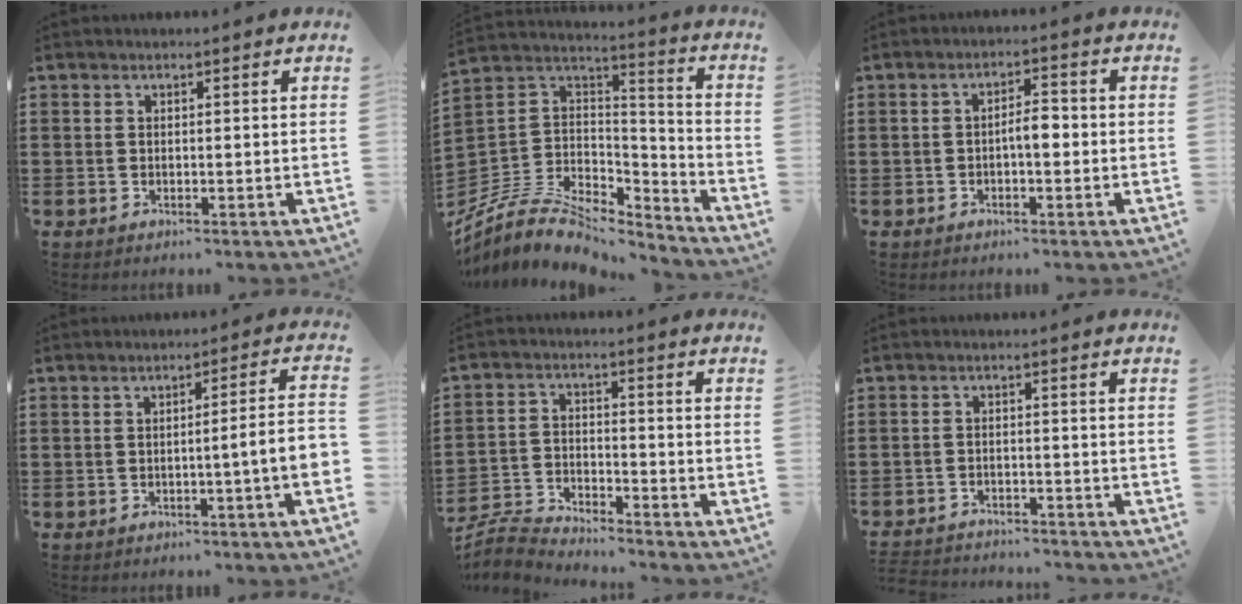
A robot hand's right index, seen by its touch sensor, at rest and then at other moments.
{"total": 8.6, "force": [-6.3, 4.4, 3.9], "torque": [-0.092, 0.008, -0.122]}
{"total": 3.5, "force": [-0.7, 1.2, 3.2], "torque": [-0.059, 0.007, -0.015]}
{"total": 5.5, "force": [-1.6, -0.4, 5.3], "torque": [-0.089, -0.009, -0.026]}
{"total": 4.7, "force": [-4.7, 0.3, 0.5], "torque": [-0.034, -0.003, -0.102]}
{"total": 2.7, "force": [-2.7, 0.2, -0.2], "torque": [-0.005, -0.001, -0.059]}